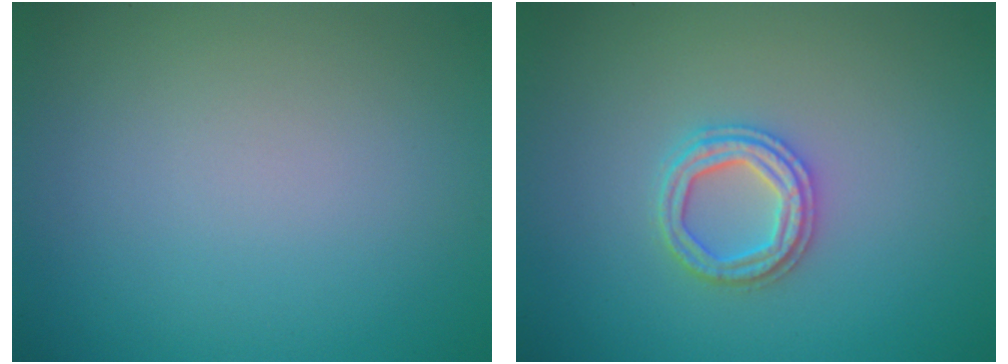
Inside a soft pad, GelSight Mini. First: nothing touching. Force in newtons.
{"total": 2.4, "press": 2.4, "slide": 0.3}